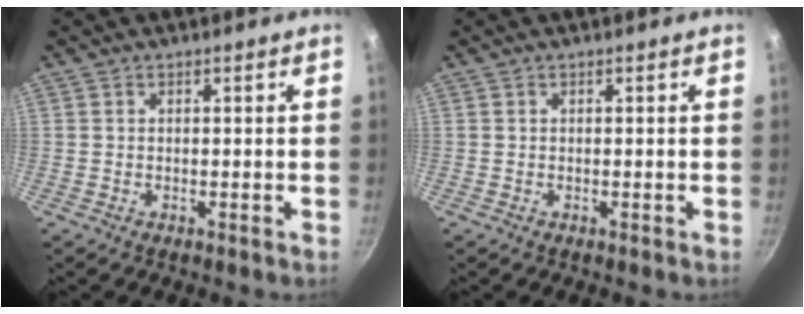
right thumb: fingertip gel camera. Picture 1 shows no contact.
{"total": 0.0}